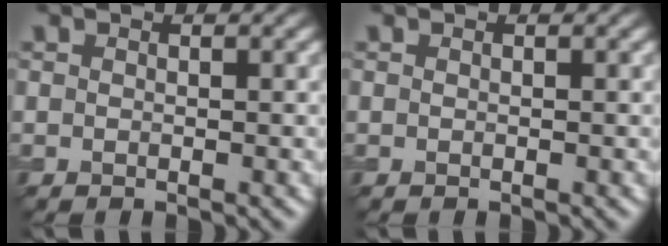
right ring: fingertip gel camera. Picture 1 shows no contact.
{"total": 0.0}